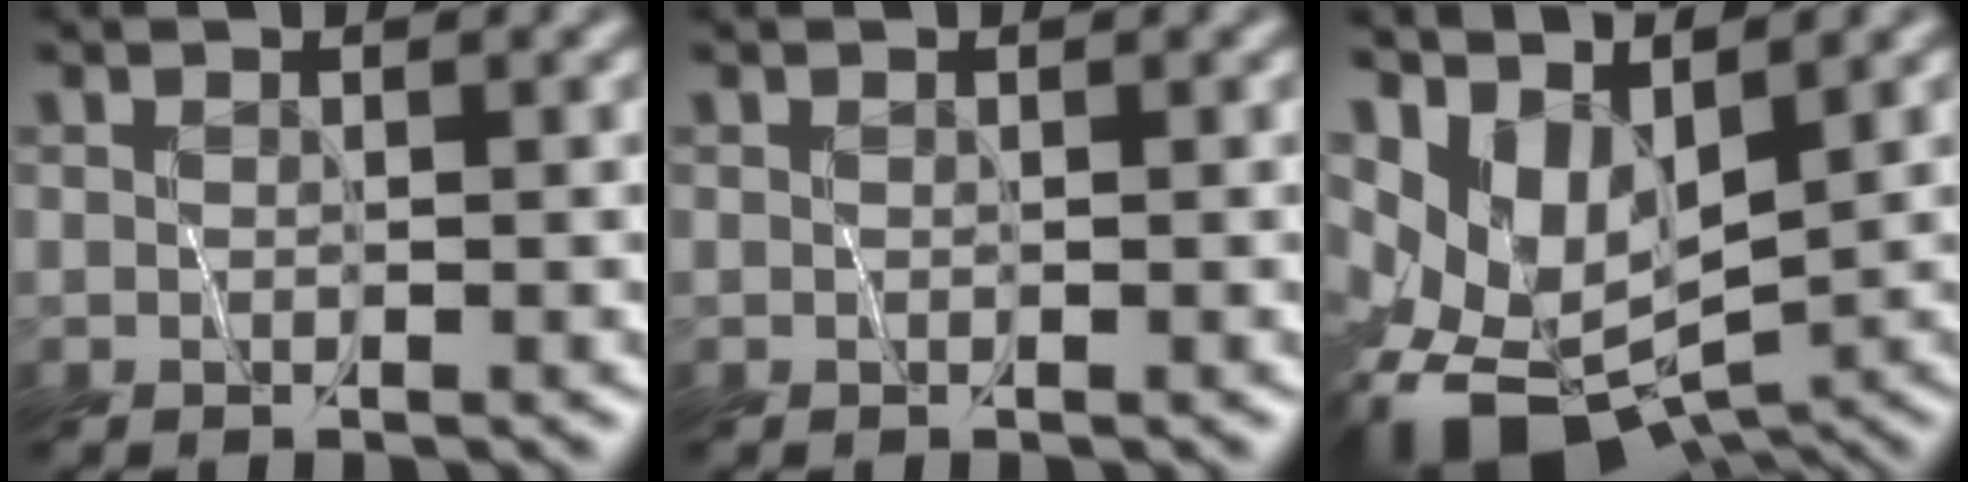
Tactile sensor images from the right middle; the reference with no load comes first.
{"total": 0.0}
{"total": 7.8, "force": [-1.1, 4.8, 6.1], "torque": [-0.114, -0.010, -0.015]}